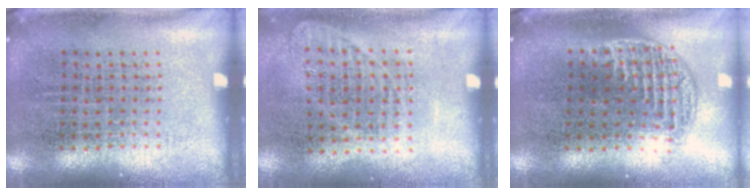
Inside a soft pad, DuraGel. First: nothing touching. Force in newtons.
{"total": 1.0, "press": 0.9, "slide": 0.4}
{"total": 1.3, "press": 1.0, "slide": 0.7}